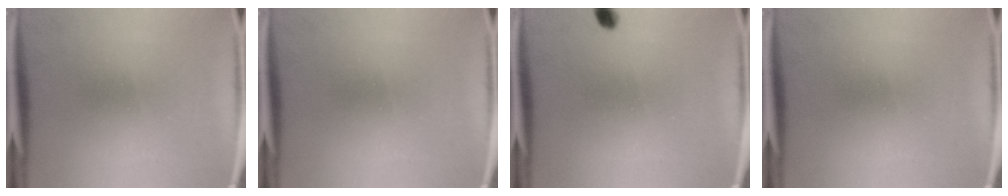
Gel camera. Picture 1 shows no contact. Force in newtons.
{"total": 0.0}
{"total": 1.8}
{"total": 0.0}